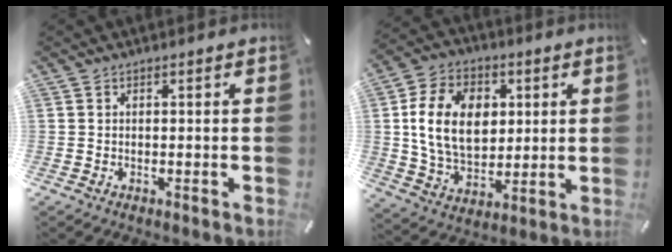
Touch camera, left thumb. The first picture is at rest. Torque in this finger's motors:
{"motor_torque": [2.41, 2.60, 1.48, -1.29, 0.28]}